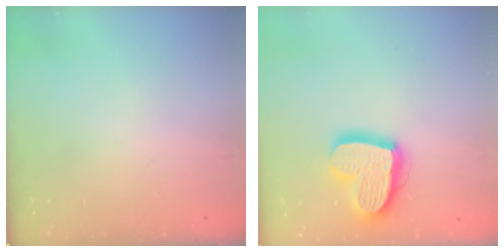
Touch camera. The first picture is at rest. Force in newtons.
{"total": 17.6, "press": 17.5, "slide": 1.9}